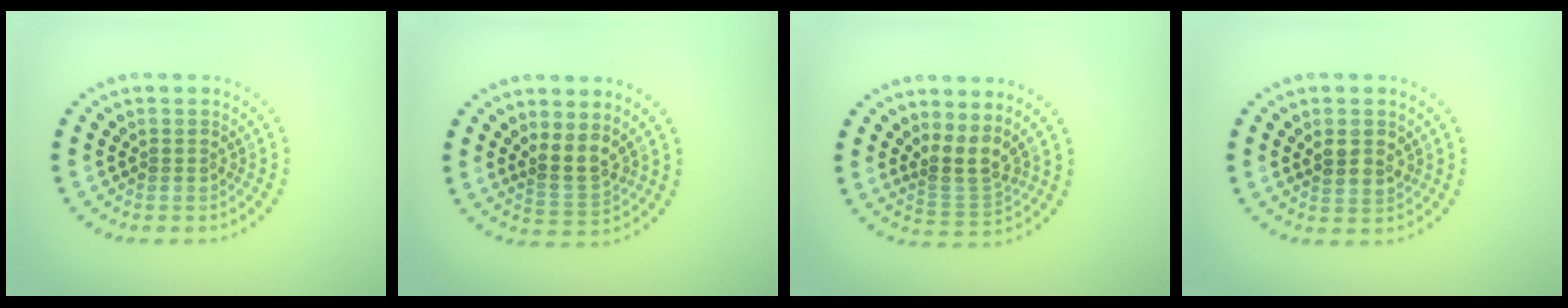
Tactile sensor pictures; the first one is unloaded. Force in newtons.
{"total": 2.4, "press": 2.0, "slide": 1.4}
{"total": 2.9, "press": 1.9, "slide": 2.2}
{"total": 2.3, "press": 2.1, "slide": 0.8}